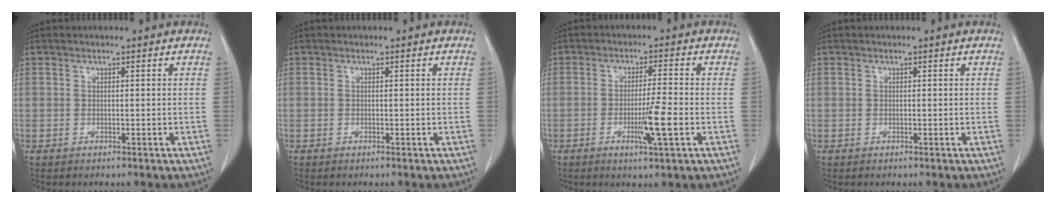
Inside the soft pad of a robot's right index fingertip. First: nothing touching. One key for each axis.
{"total": 0.0}
{"total": 6.1, "fx": -1.9, "fy": -0.2, "fz": 5.8, "tx": -0.100, "ty": -0.011, "tz": -0.032}
{"total": 0.0}